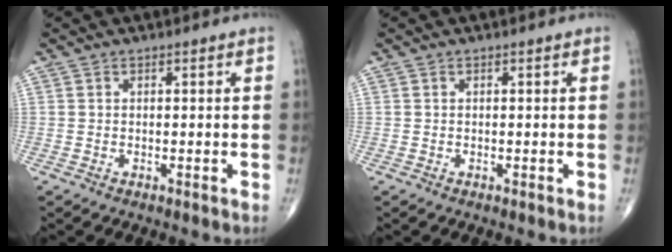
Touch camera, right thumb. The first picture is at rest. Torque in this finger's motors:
{"motor_torque": [-0.17, 0.15, -0.02, 0.05, 0.00]}